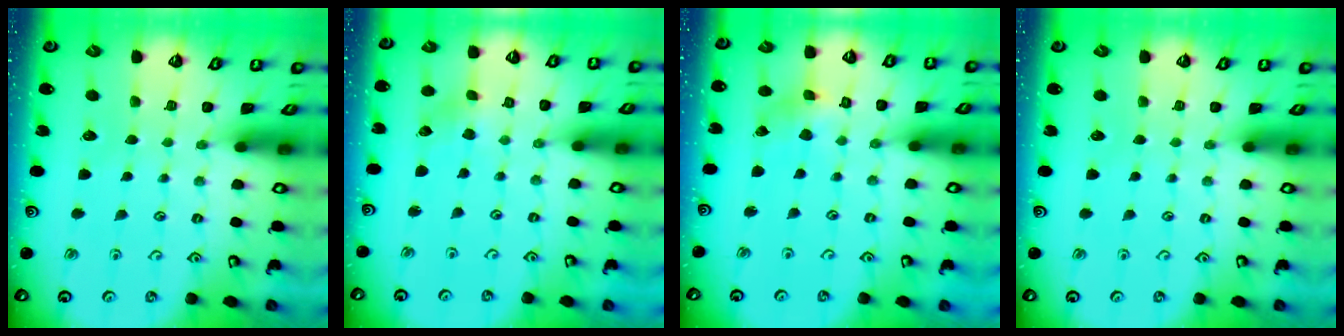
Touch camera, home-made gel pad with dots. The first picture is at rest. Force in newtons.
{"total": 1.4, "press": 1.4, "slide": 0.2}
{"total": 2.4, "press": 2.4, "slide": 0.5}
{"total": 0.0}